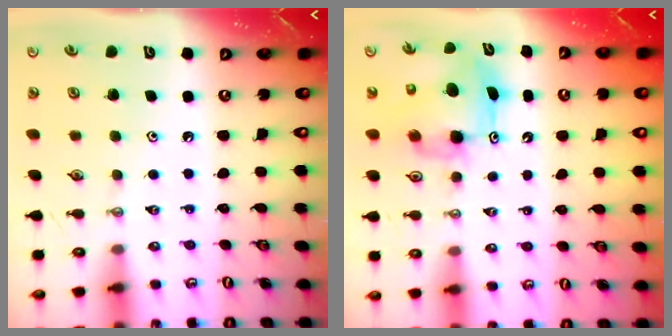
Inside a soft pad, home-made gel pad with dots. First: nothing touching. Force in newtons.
{"total": 9.1, "press": 9.1, "slide": 0.6}